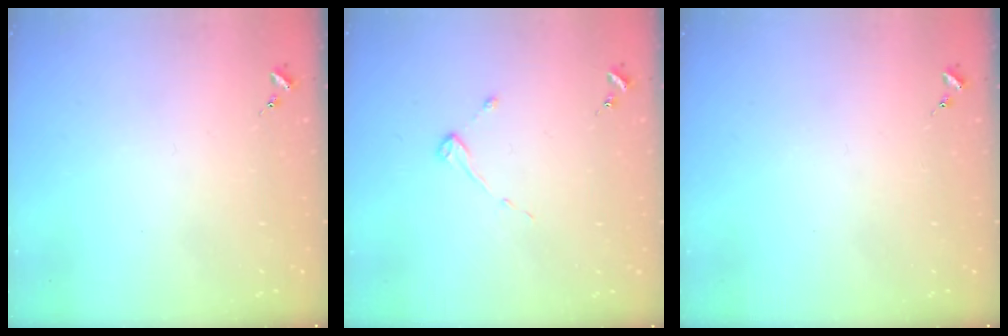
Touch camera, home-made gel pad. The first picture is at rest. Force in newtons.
{"total": 2.9, "press": 2.8, "slide": 0.3}
{"total": 0.0}